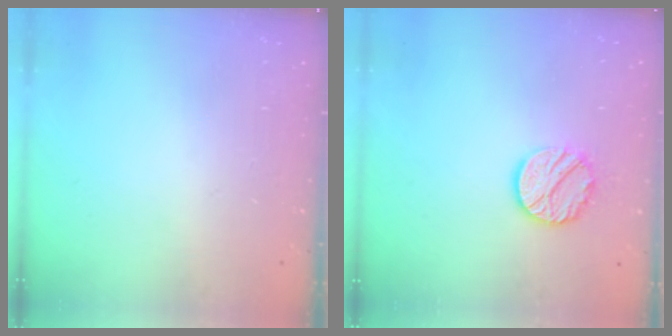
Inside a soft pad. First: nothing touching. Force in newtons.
{"total": 11.0, "press": 11.0, "slide": 0.5}